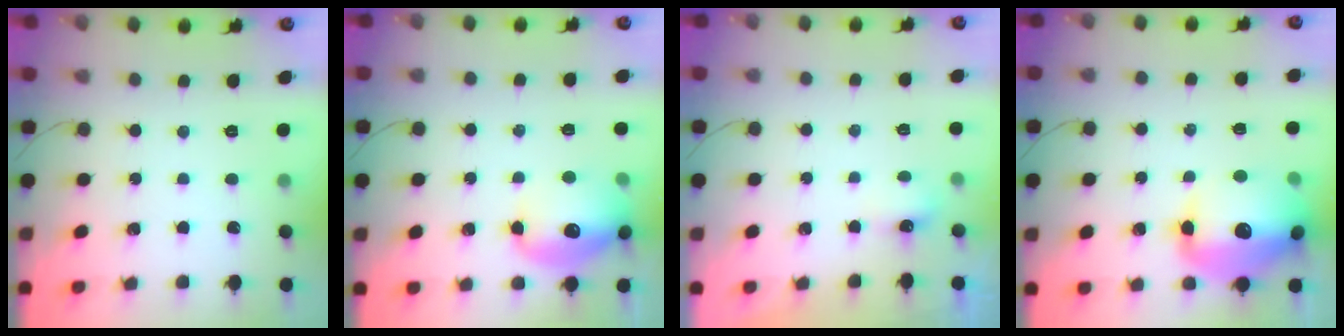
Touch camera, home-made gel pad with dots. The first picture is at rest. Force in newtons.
{"total": 14.4, "press": 14.2, "slide": 2.3}
{"total": 3.0, "press": 2.9, "slide": 1.0}
{"total": 19.4, "press": 19.0, "slide": 3.8}